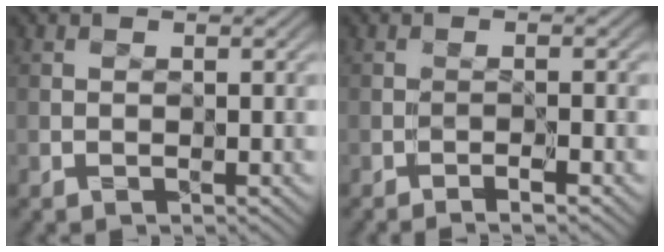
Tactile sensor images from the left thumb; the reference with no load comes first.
{"total": 1.9, "force": [-1.2, -0.1, 1.4], "torque": [-0.026, 0.006, -0.022]}